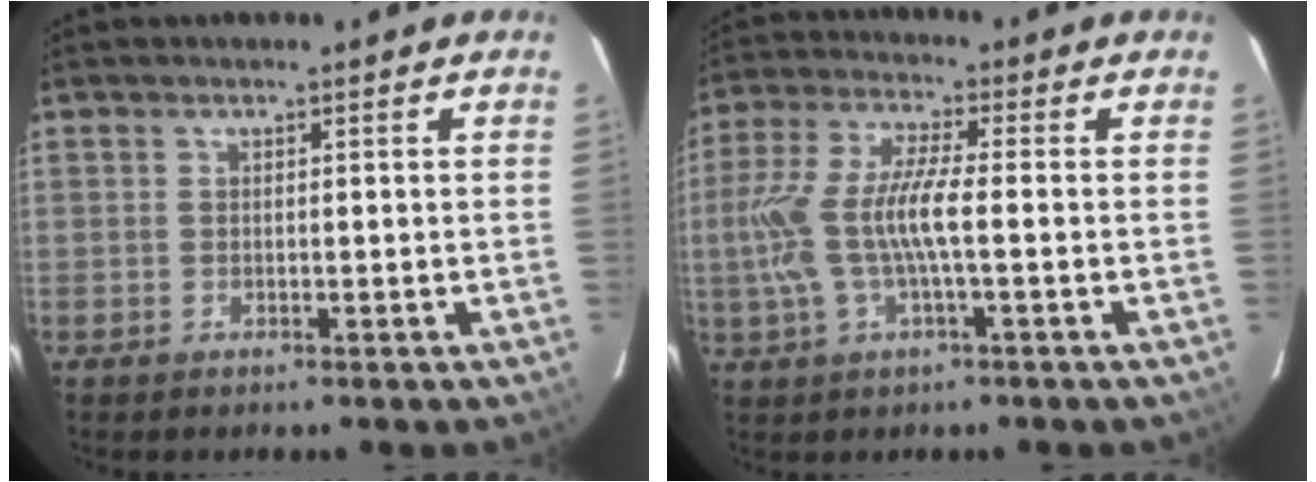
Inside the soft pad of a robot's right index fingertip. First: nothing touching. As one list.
[{"total": 11.2, "force": [-1.6, 2.3, 10.9], "torque": [-0.233, 0.001, -0.027]}]